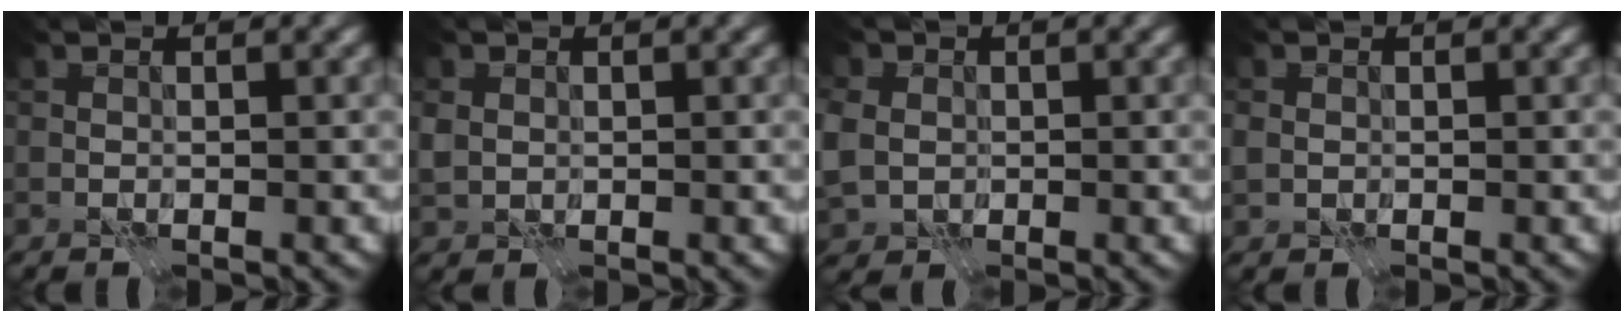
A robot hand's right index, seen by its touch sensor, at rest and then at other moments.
{"total": 1.5, "force": [0.4, 1.3, 0.5], "torque": [-0.015, 0.000, 0.008]}
{"total": 5.1, "force": [0.0, 4.4, 2.5], "torque": [-0.085, 0.004, -0.005]}
{"total": 1.2, "force": [0.1, 1.1, 0.4], "torque": [-0.010, 0.000, -0.001]}